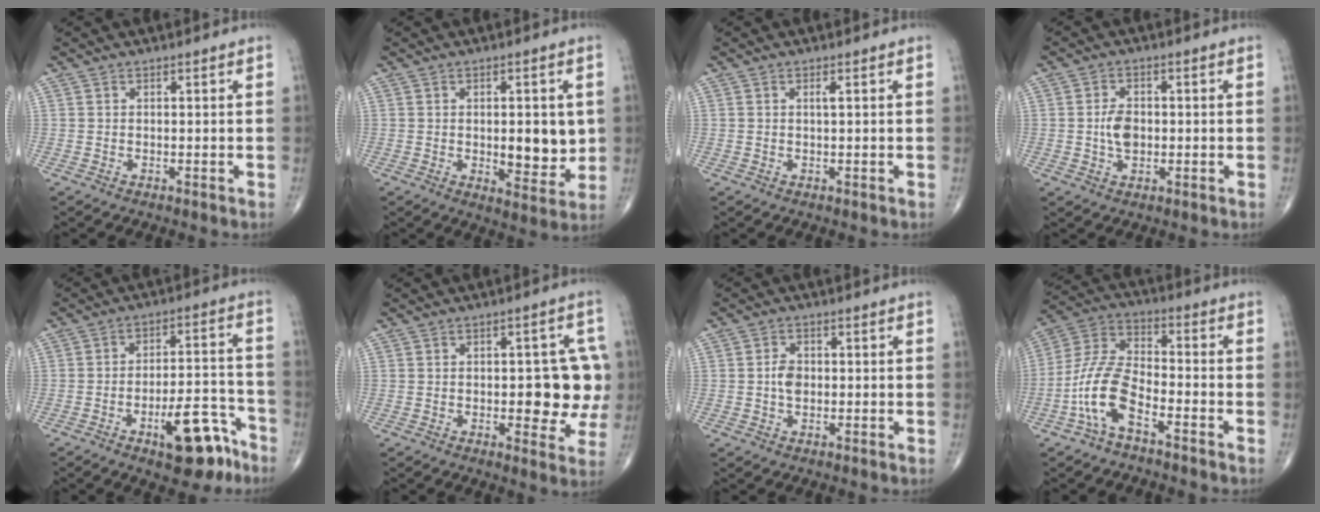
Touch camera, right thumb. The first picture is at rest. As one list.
[{"total": 9.4, "force": [0.1, 4.3, 8.3], "torque": [-0.087, -0.017, 0.013]}, {"total": 0.9, "force": [0.2, 0.1, 0.8], "torque": [-0.019, 0.000, 0.003]}, {"total": 4.6, "force": [-0.3, 3.0, 3.5], "torque": [-0.059, 0.004, -0.007]}, {"total": 12.6, "force": [-7.1, 4.7, 9.2], "torque": [-0.111, 0.057, -0.100]}, {"total": 11.4, "force": [-0.3, 5.0, 10.2], "torque": [-0.089, 0.006, 0.000]}, {"total": 3.1, "force": [-0.1, 2.2, 2.2], "torque": [-0.037, 0.004, -0.006]}, {"total": 11.2, "force": [-5.3, 4.7, 8.6], "torque": [-0.192, 0.044, -0.108]}]